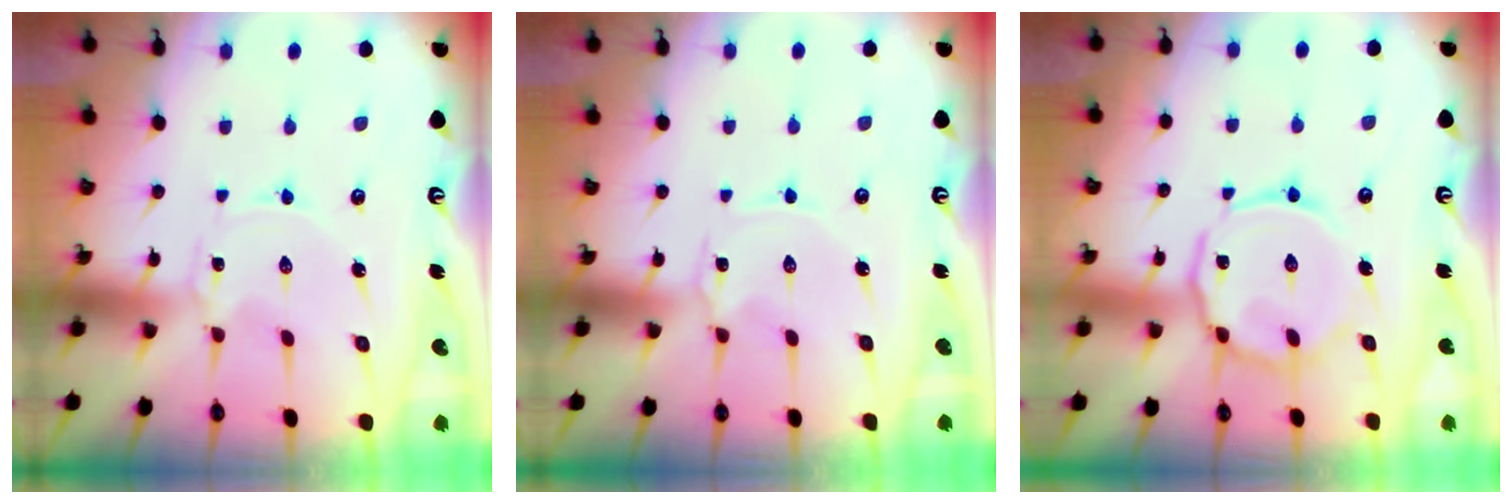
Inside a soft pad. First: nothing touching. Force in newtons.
{"total": 1.3, "press": 1.2, "slide": 0.2}
{"total": 12.6, "press": 12.6, "slide": 1.0}